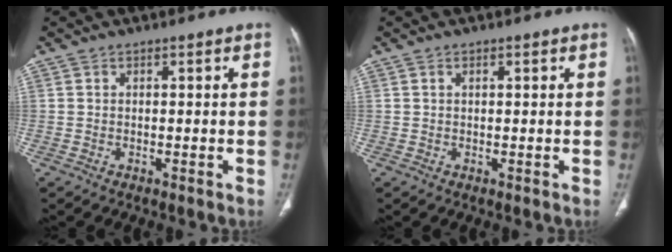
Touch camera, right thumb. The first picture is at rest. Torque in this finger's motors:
{"motor_torque": [0.10, -0.39, -0.30, -0.09, 0.04]}